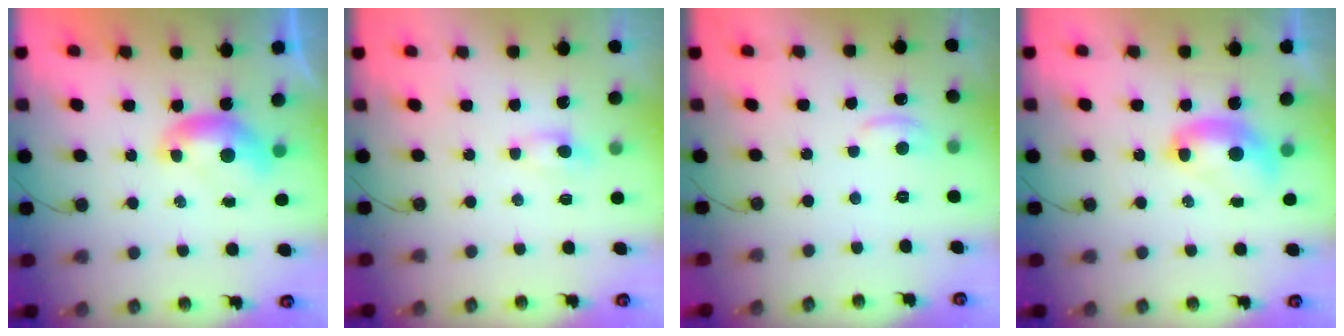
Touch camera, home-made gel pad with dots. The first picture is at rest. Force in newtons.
{"total": 0.5, "press": 0.3, "slide": 0.5}
{"total": 1.5, "press": 1.2, "slide": 0.9}
{"total": 2.5, "press": 2.5, "slide": 0.1}